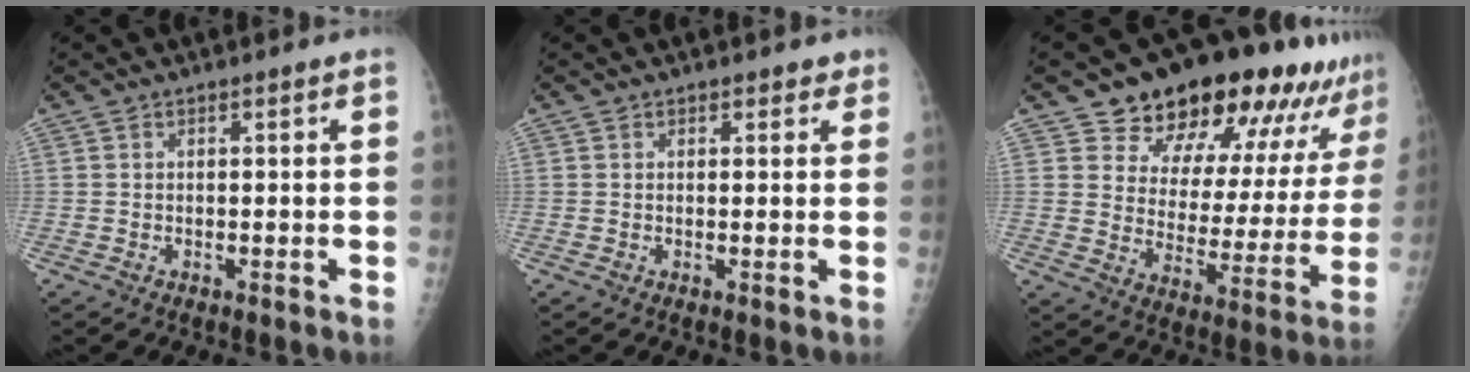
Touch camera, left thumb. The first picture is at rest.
{"total": 1.6, "force": [1.1, 1.1, 0.4], "torque": [0.014, -0.004, 0.007]}
{"total": 21.9, "force": [16.6, 9.6, 10.5], "torque": [-0.108, -0.080, 0.226]}